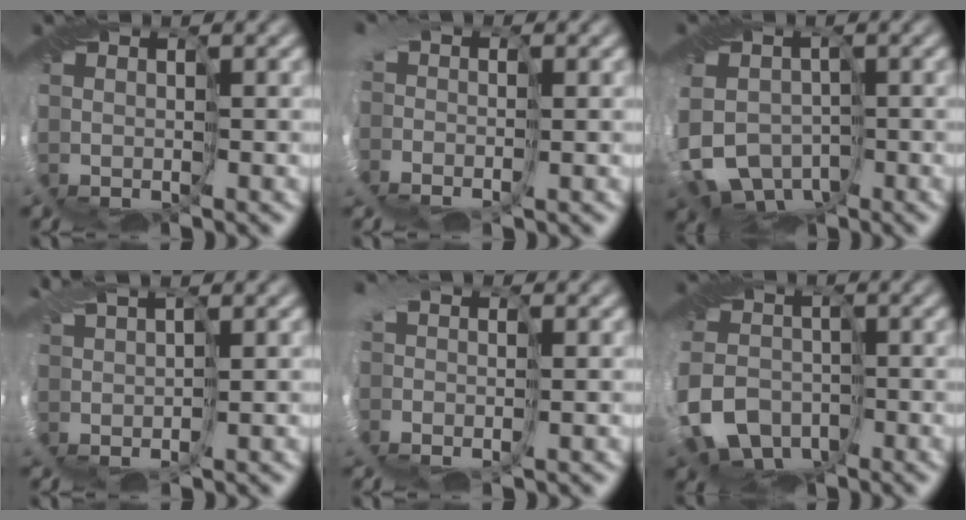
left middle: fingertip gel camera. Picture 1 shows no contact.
{"total": 2.8, "force": [-0.8, 1.9, 1.8], "torque": [-0.025, 0.002, -0.017]}
{"total": 6.5, "force": [-2.8, 5.2, 2.6], "torque": [-0.040, -0.011, -0.060]}
{"total": 1.0, "force": [1.0, -0.1, 0.4], "torque": [-0.016, 0.015, 0.022]}
{"total": 2.2, "force": [-0.8, 1.3, 1.6], "torque": [-0.029, 0.005, -0.022]}
{"total": 6.2, "force": [-3.7, 4.3, 2.6], "torque": [-0.049, -0.008, -0.075]}